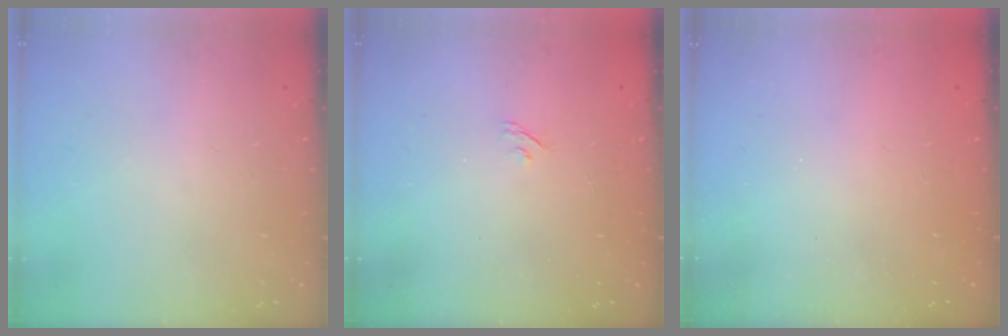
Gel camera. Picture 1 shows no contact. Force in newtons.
{"total": 2.2, "press": 1.9, "slide": 1.1}
{"total": 2.3, "press": 2.2, "slide": 0.8}